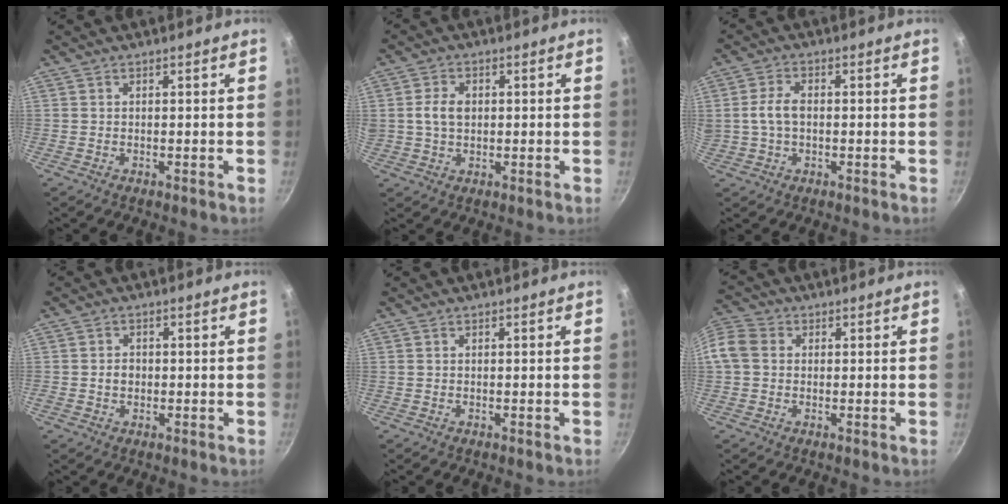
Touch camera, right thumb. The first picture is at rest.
{"total": 4.9, "force": [0.5, 3.5, 3.4], "torque": [-0.054, 0.005, 0.008]}
{"total": 5.1, "force": [-0.1, 3.1, 4.0], "torque": [-0.076, 0.013, -0.004]}
{"total": 2.3, "force": [-0.3, 1.9, 1.1], "torque": [-0.009, 0.008, -0.006]}
{"total": 0.0}
{"total": 10.7, "force": [0.9, 9.1, 5.7], "torque": [-0.134, 0.031, 0.002]}